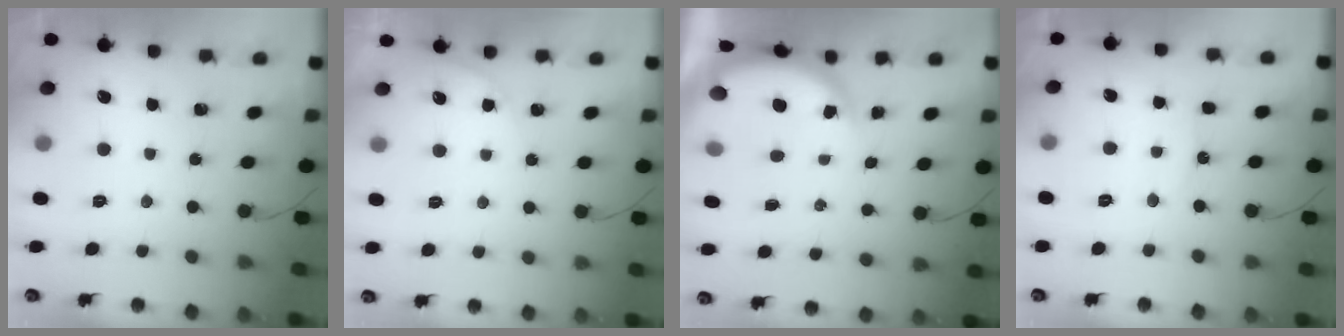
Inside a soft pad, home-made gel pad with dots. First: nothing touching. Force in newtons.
{"total": 3.3, "press": 2.8, "slide": 1.8}
{"total": 4.0, "press": 4.0, "slide": 0.6}
{"total": 7.5, "press": 7.2, "slide": 2.0}